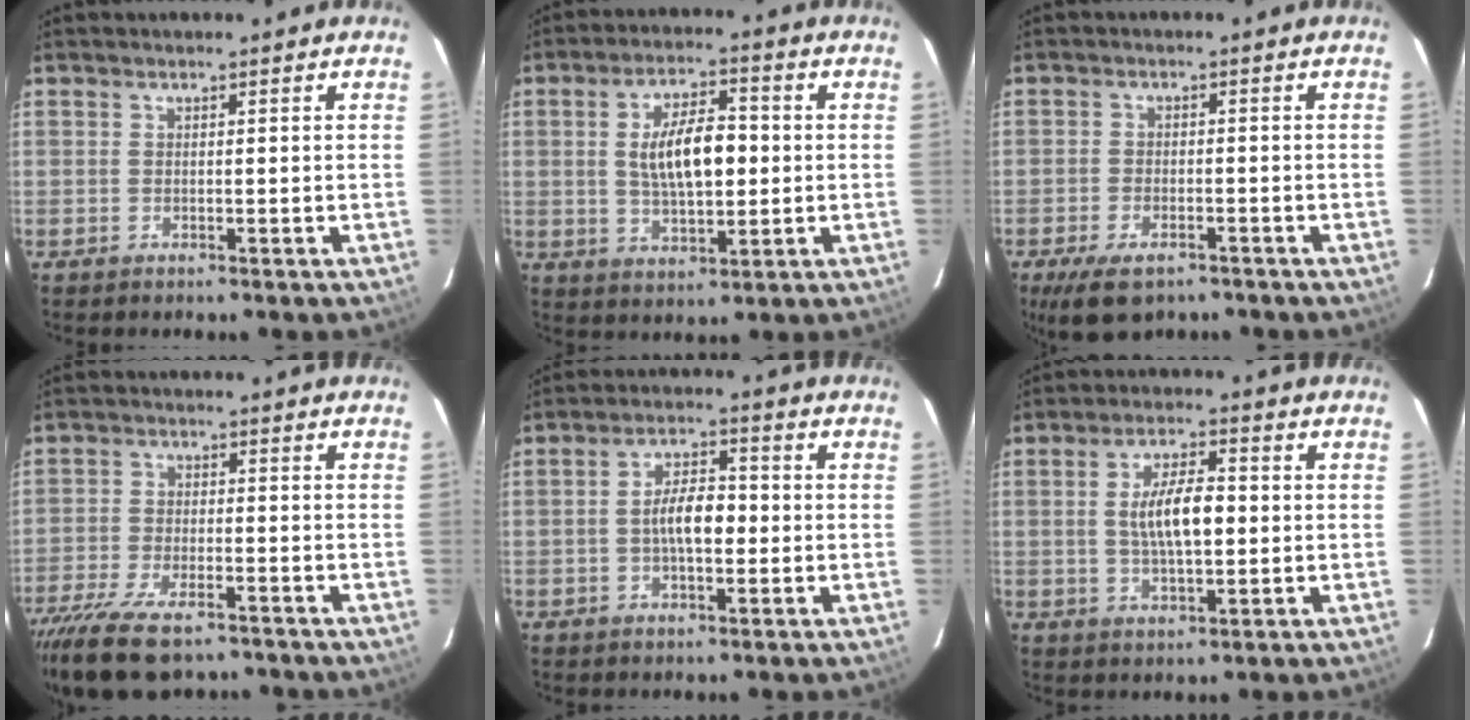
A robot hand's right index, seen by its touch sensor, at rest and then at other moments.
{"total": 10.8, "force": [0.6, 4.6, 9.7], "torque": [-0.177, 0.009, 0.017]}
{"total": 8.2, "force": [-5.6, 3.8, 4.6], "torque": [-0.108, -0.019, -0.091]}
{"total": 14.3, "force": [-10.9, 4.9, 7.8], "torque": [-0.179, -0.038, -0.191]}
{"total": 6.7, "force": [-0.8, 2.8, 6.0], "torque": [-0.108, 0.011, -0.013]}
{"total": 8.6, "force": [0.2, 3.1, 8.0], "torque": [-0.148, 0.006, 0.009]}